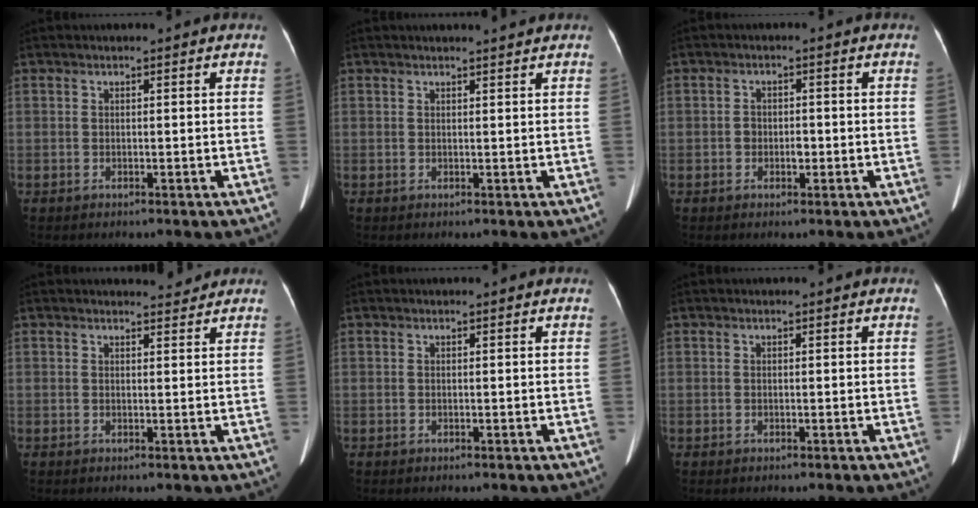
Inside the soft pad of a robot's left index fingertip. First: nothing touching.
{"total": 1.6, "force": [1.5, -0.5, 0.3], "torque": [-0.011, -0.003, 0.023]}
{"total": 2.1, "force": [-0.6, 1.5, 1.4], "torque": [-0.019, 0.006, -0.008]}
{"total": 1.6, "force": [1.6, 0.1, -0.3], "torque": [-0.004, -0.010, 0.022]}
{"total": 0.0}
{"total": 0.0}